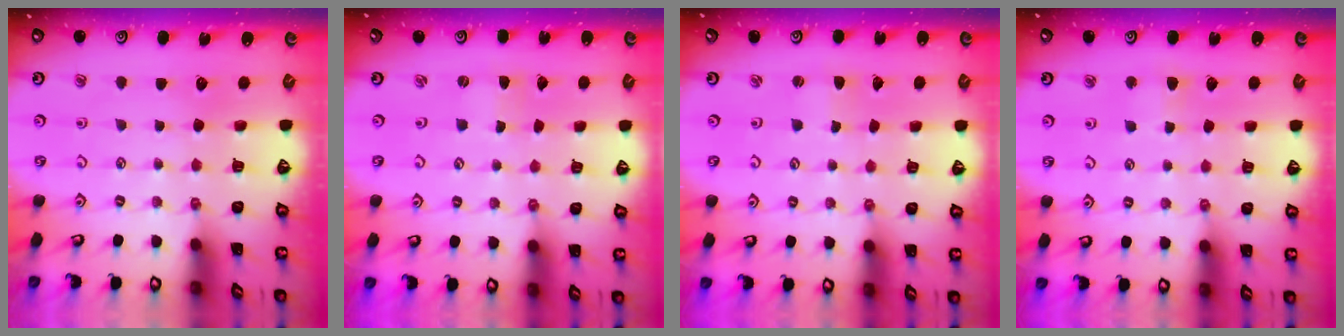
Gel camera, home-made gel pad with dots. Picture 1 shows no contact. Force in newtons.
{"total": 0.0}
{"total": 2.2, "press": 2.2, "slide": 0.2}
{"total": 2.6, "press": 2.6, "slide": 0.5}